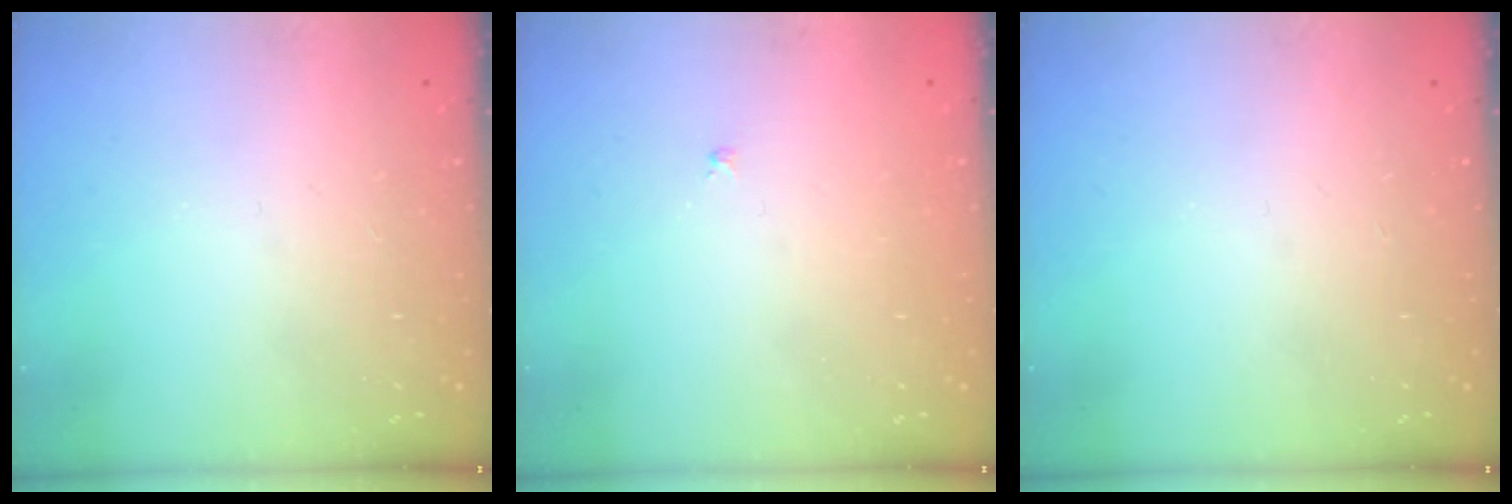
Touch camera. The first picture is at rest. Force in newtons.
{"total": 1.0, "press": 0.9, "slide": 0.3}
{"total": 0.0}